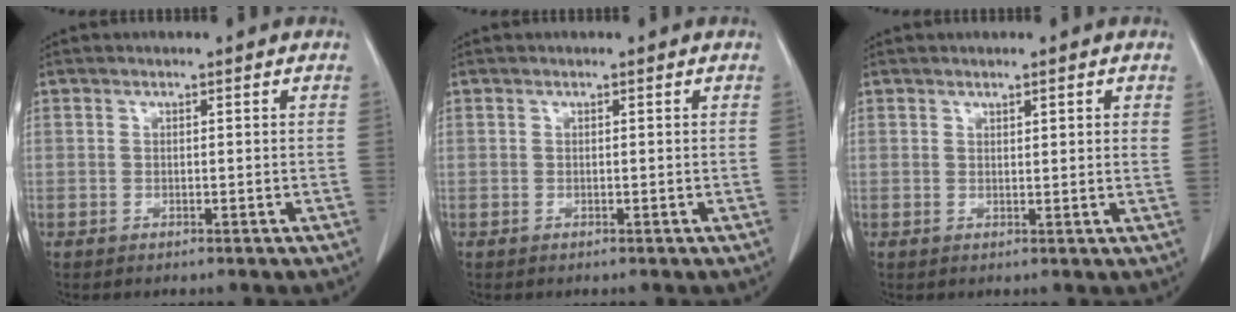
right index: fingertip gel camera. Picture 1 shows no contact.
{"total": 0.0}
{"total": 2.1, "force": [1.2, 0.2, 1.7], "torque": [-0.027, -0.003, 0.015]}